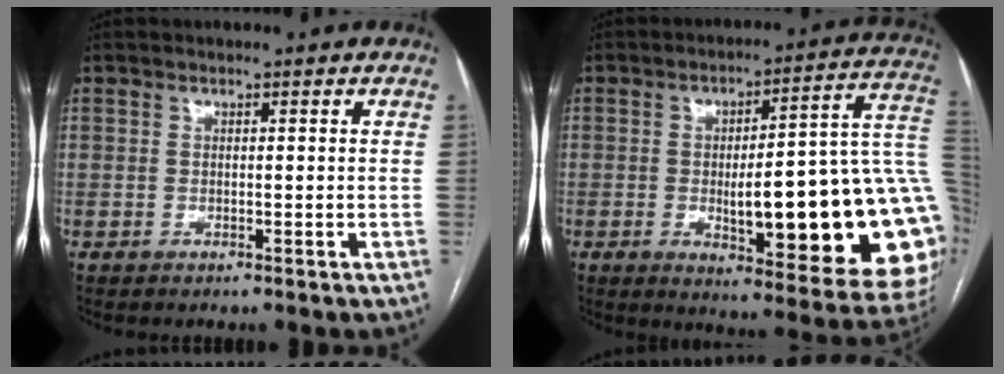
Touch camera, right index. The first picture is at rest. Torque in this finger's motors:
{"motor_torque": [1.96, -0.18, 1.05, 0.21]}